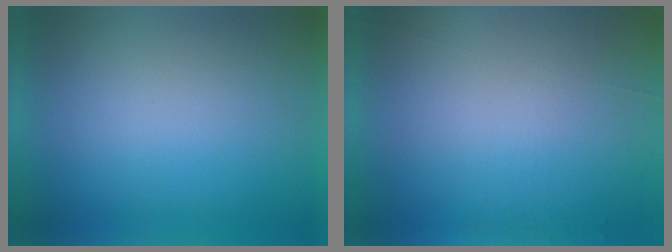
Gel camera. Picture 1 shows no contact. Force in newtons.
{"total": 4.5}